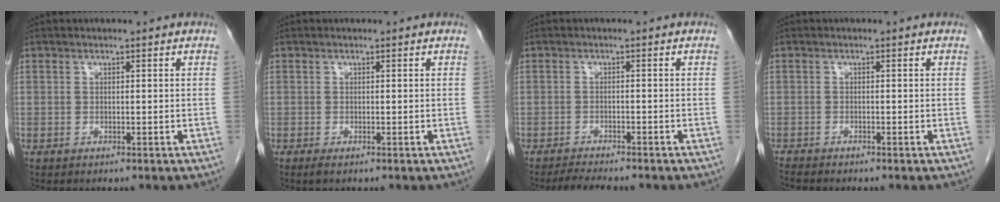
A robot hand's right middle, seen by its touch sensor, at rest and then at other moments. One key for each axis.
{"total": 0.5, "fx": -0.3, "fy": 0.0, "fz": 0.4, "tx": -0.007, "ty": -0.002, "tz": -0.002}
{"total": 4.3, "fx": -3.9, "fy": 0.4, "fz": 1.8, "tx": -0.030, "ty": -0.013, "tz": -0.062}
{"total": 1.9, "fx": -1.8, "fy": -0.4, "fz": 0.4, "tx": -0.010, "ty": -0.006, "tz": -0.033}